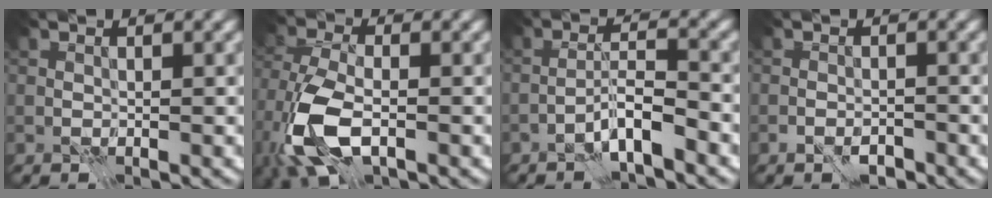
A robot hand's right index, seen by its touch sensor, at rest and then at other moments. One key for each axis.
{"total": 8.3, "fx": -3.2, "fy": 4.3, "fz": 6.3, "tx": -0.157, "ty": -0.015, "tz": -0.070}
{"total": 3.0, "fx": -2.2, "fy": 0.0, "fz": 2.2, "tx": -0.038, "ty": 0.019, "tz": -0.047}
{"total": 0.8, "fx": -0.6, "fy": 0.1, "fz": 0.6, "tx": -0.007, "ty": 0.003, "tz": -0.010}